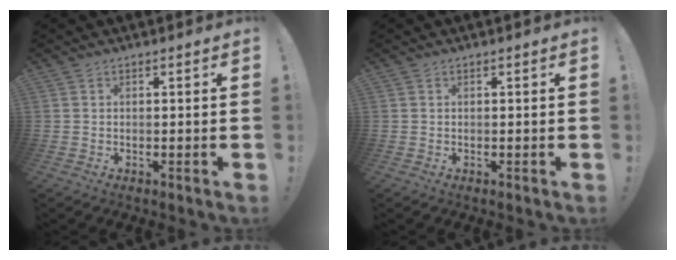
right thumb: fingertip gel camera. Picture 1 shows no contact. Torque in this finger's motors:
{"motor_torque": [-0.06, -0.06, -0.04, 0.04, 0.00]}